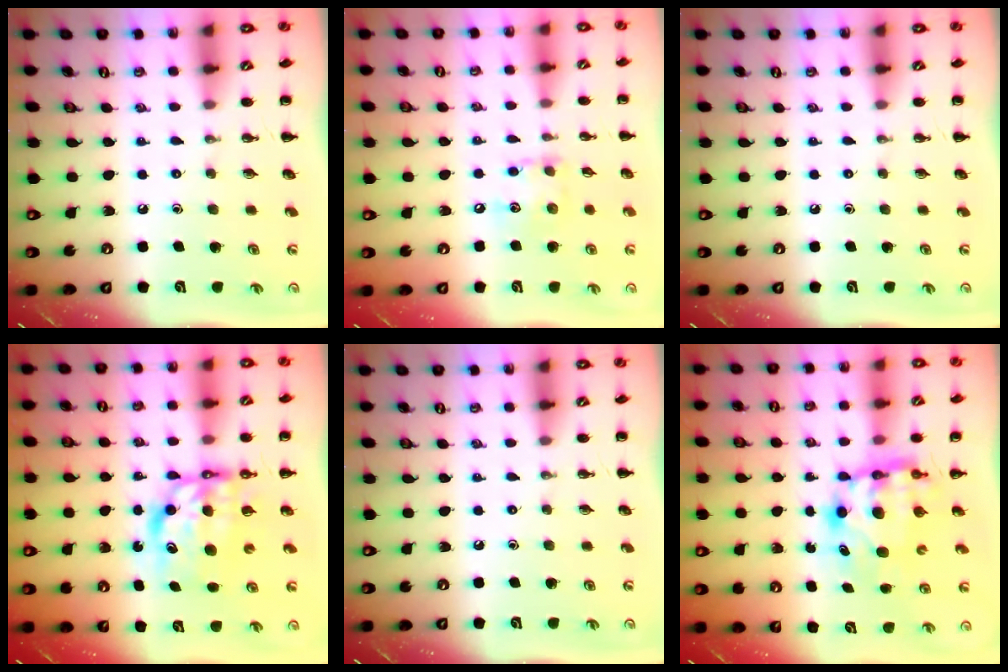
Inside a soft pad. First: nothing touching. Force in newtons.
{"total": 8.2, "press": 8.1, "slide": 0.6}
{"total": 0.0}
{"total": 8.3, "press": 8.1, "slide": 2.0}
{"total": 0.0}
{"total": 6.5, "press": 6.3, "slide": 1.8}